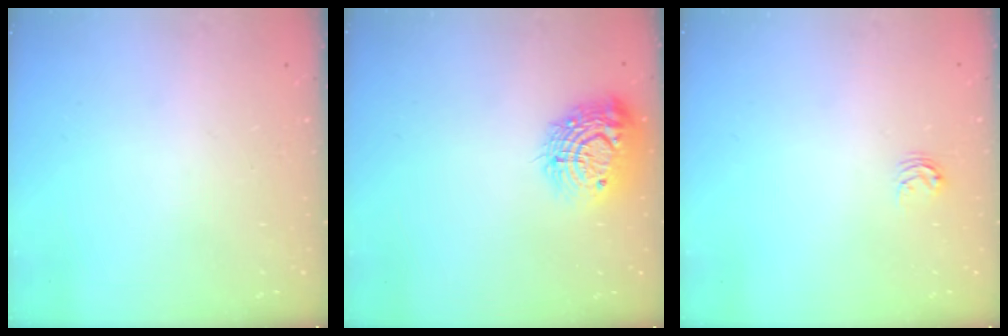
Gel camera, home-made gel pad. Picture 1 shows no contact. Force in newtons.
{"total": 14.6, "press": 14.6, "slide": 1.0}
{"total": 3.6, "press": 3.5, "slide": 0.5}